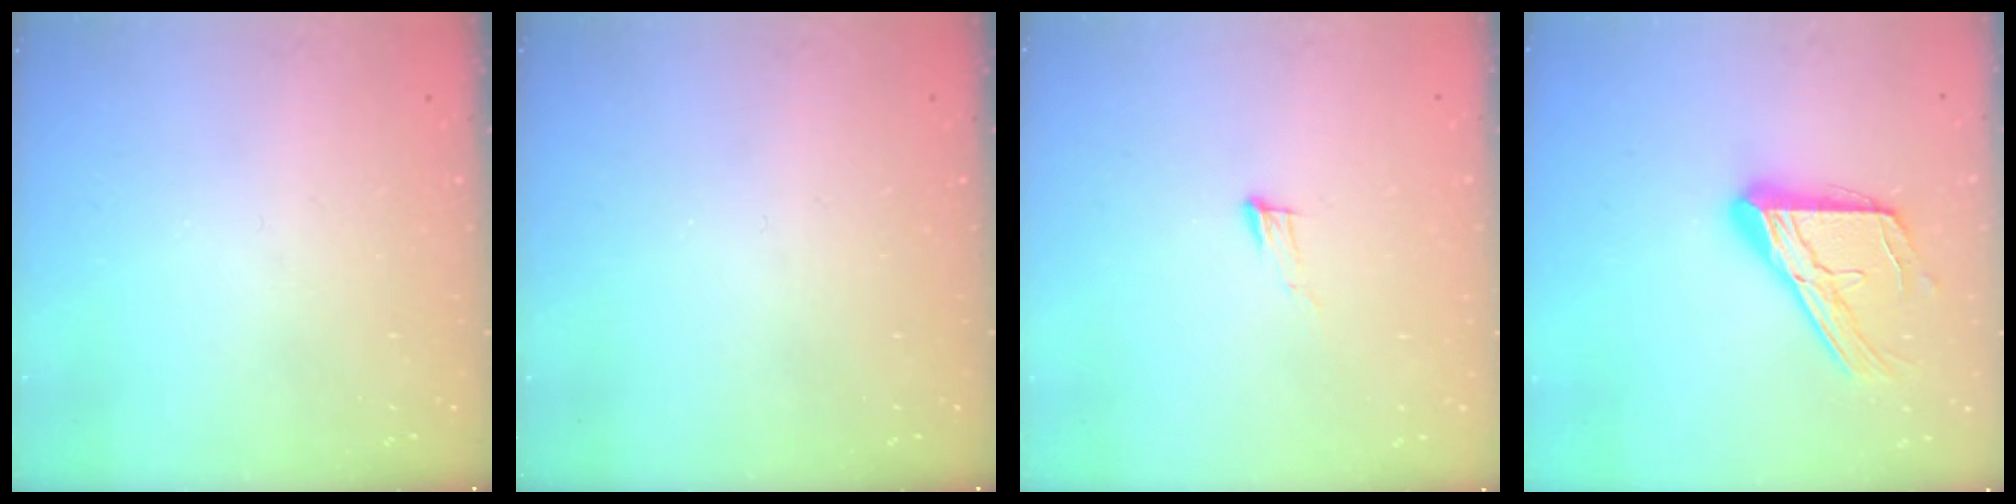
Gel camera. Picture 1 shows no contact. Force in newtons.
{"total": 0.0}
{"total": 6.3, "press": 6.2, "slide": 1.0}
{"total": 17.1, "press": 17.0, "slide": 1.6}